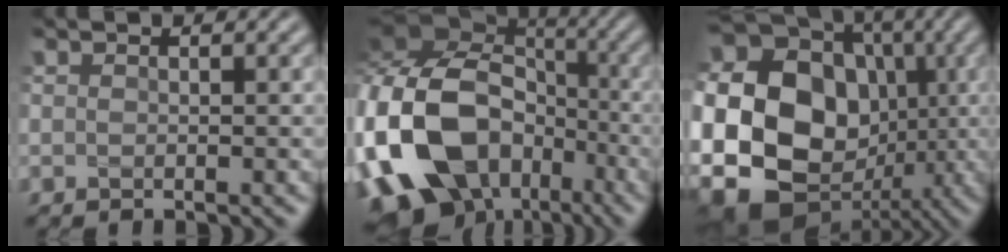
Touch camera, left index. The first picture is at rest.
{"total": 19.0, "force": [-5.5, 14.7, 10.6], "torque": [-0.230, -0.025, -0.098]}
{"total": 25.8, "force": [-0.9, 23.0, 11.6], "torque": [-0.271, 0.021, -0.059]}